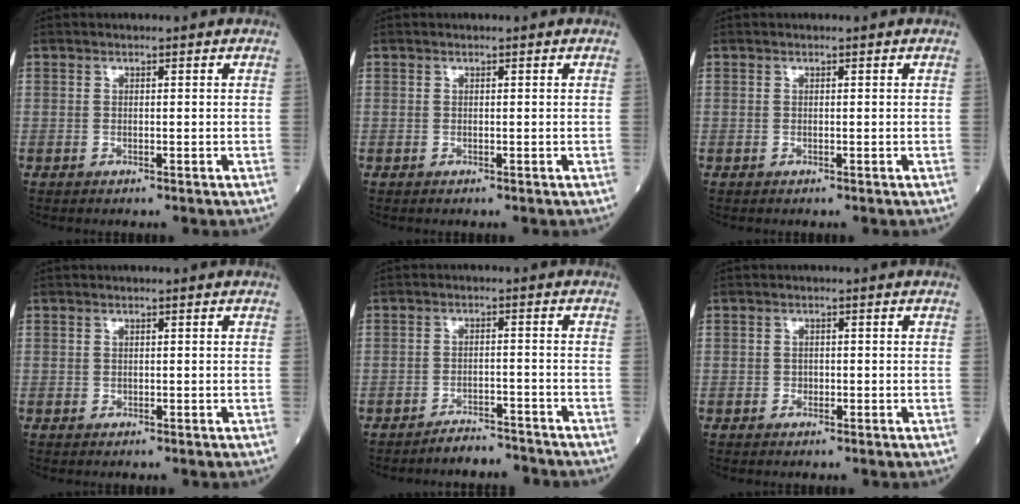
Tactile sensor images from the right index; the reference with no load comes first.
{"total": 0.0}
{"total": 0.0}
{"total": 0.0}
{"total": 4.3, "force": [-4.2, 0.6, -0.1], "torque": [0.006, -0.002, -0.068]}
{"total": 0.9, "force": [-0.3, 0.7, 0.4], "torque": [-0.003, 0.003, -0.006]}